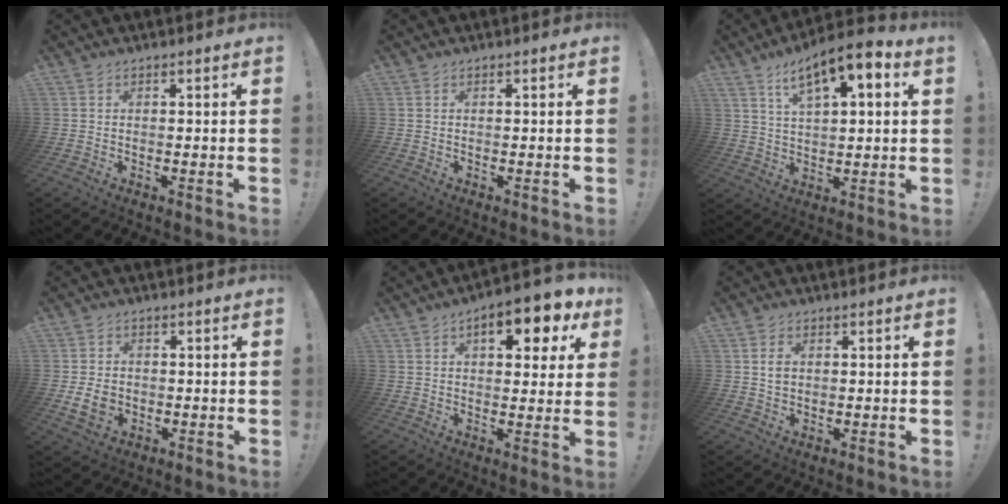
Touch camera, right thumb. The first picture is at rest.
{"total": 0.0}
{"total": 9.6, "force": [5.6, 2.9, 7.3], "torque": [-0.121, -0.025, 0.097]}
{"total": 6.5, "force": [-1.0, 5.0, 4.0], "torque": [-0.072, -0.001, -0.018]}
{"total": 10.5, "force": [4.6, 4.3, 8.4], "torque": [-0.107, -0.015, 0.072]}
{"total": 2.8, "force": [0.5, 2.1, 1.9], "torque": [-0.022, -0.001, 0.006]}